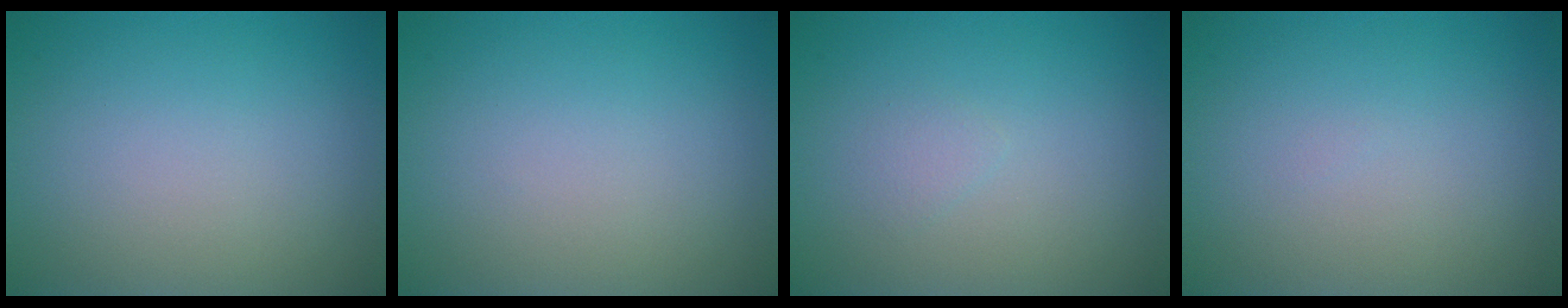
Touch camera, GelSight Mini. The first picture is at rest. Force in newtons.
{"total": 0.0}
{"total": 0.7, "press": 0.7, "slide": 0.1}
{"total": 0.0}